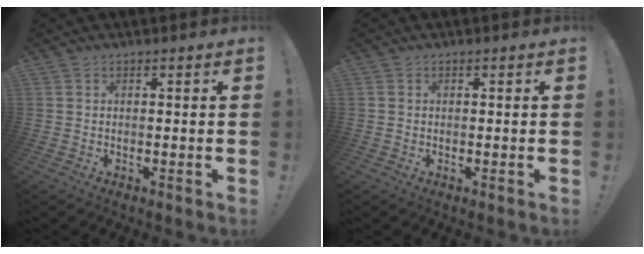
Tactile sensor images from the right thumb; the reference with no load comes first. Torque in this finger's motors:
{"motor_torque": [-0.18, -0.34, -0.06, -0.04, 0.07]}